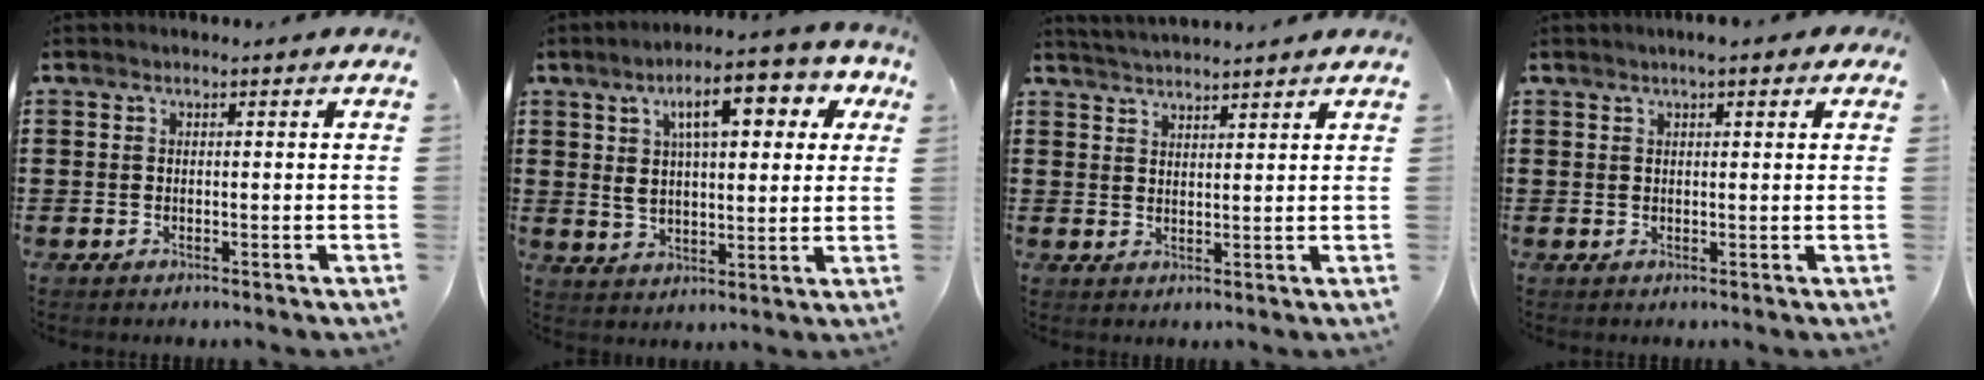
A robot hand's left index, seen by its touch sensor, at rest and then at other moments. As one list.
[{"total": 10.9, "force": [5.3, 3.9, 8.6], "torque": [-0.151, -0.008, 0.081]}, {"total": 2.7, "force": [2.7, -0.3, -0.1], "torque": [-0.007, -0.009, 0.050]}, {"total": 2.2, "force": [1.5, 0.3, 1.6], "torque": [-0.034, 0.003, 0.026]}]